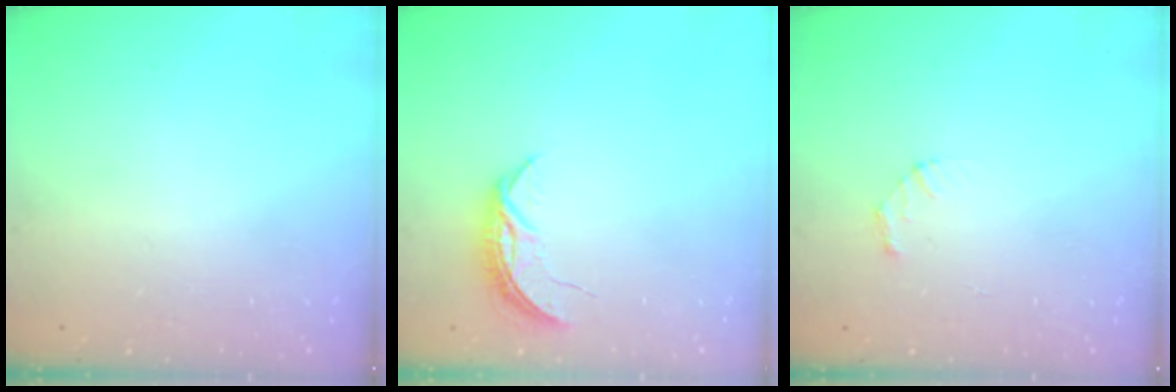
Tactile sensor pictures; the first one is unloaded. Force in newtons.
{"total": 5.9, "press": 5.8, "slide": 0.5}
{"total": 2.1, "press": 2.1, "slide": 0.2}